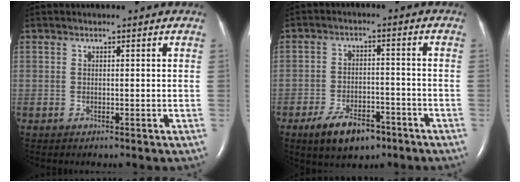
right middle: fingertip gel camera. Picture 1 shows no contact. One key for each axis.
{"total": 7.9, "fx": -5.1, "fy": 3.7, "fz": 4.8, "tx": -0.087, "ty": -0.002, "tz": -0.081}